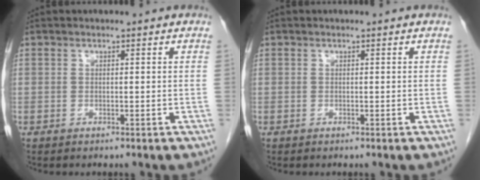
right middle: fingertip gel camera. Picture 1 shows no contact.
{"total": 0.0}